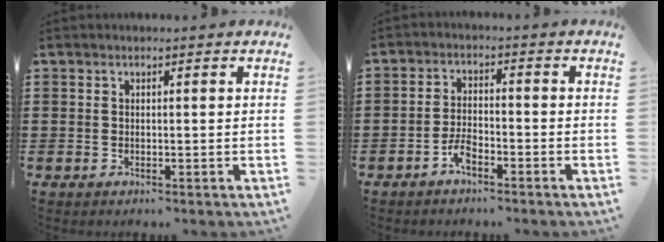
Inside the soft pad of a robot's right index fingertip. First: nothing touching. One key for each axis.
{"total": 3.4, "fx": -2.4, "fy": 1.2, "fz": 2.1, "tx": -0.053, "ty": 0.003, "tz": -0.050}